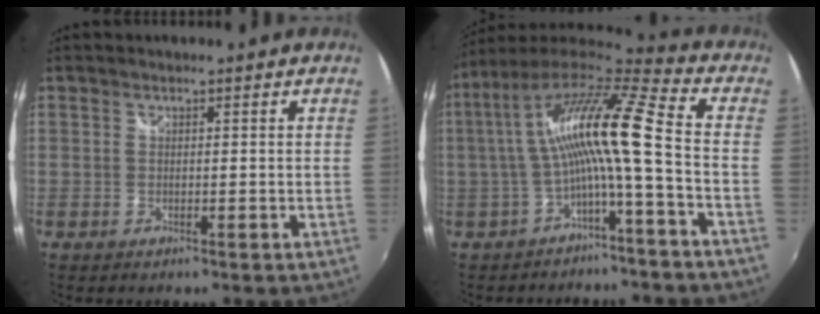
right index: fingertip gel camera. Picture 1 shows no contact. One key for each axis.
{"total": 13.7, "fx": -0.9, "fy": 0.4, "fz": 13.6, "tx": -0.258, "ty": 0.016, "tz": -0.018}